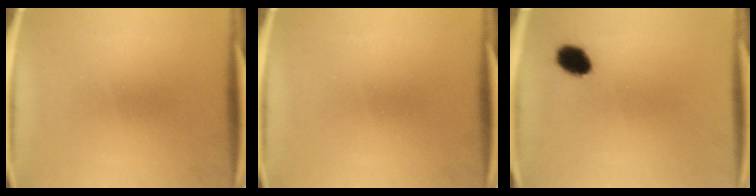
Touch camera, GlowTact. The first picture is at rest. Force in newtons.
{"total": 0.0}
{"total": 5.5}